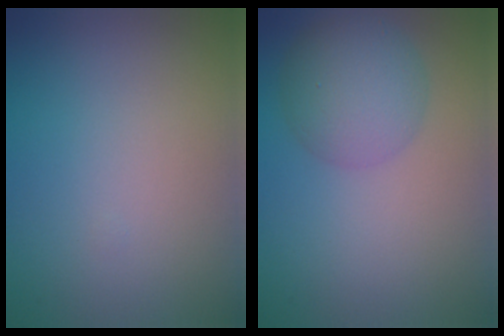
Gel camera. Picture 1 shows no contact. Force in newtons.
{"total": 4.8, "press": 4.8, "slide": 0.1}